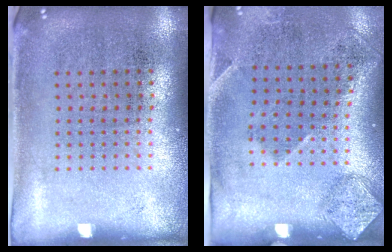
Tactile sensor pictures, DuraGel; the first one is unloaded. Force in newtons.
{"total": 1.9, "press": 1.2, "slide": 1.4}